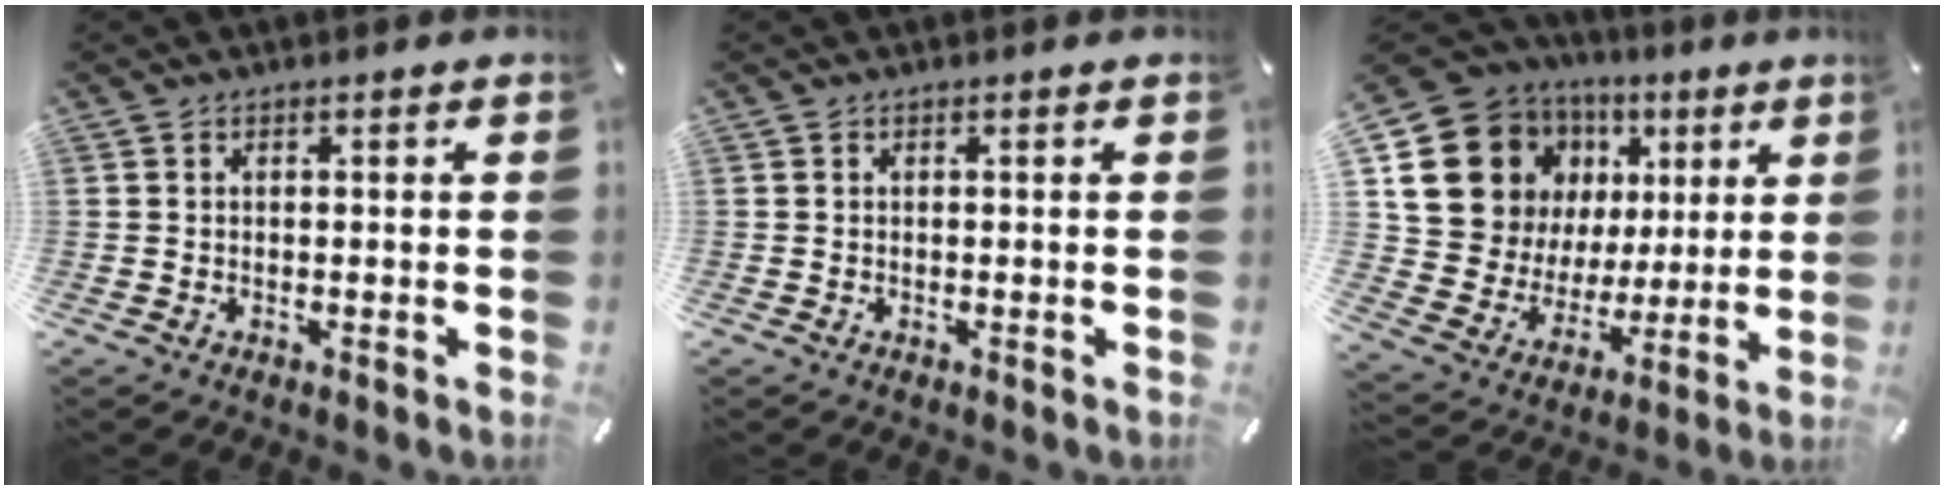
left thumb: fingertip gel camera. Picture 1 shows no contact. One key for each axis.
{"total": 0.0}
{"total": 18.0, "fx": 7.3, "fy": 14.6, "fz": 7.5, "tx": -0.118, "ty": -0.040, "tz": 0.157}